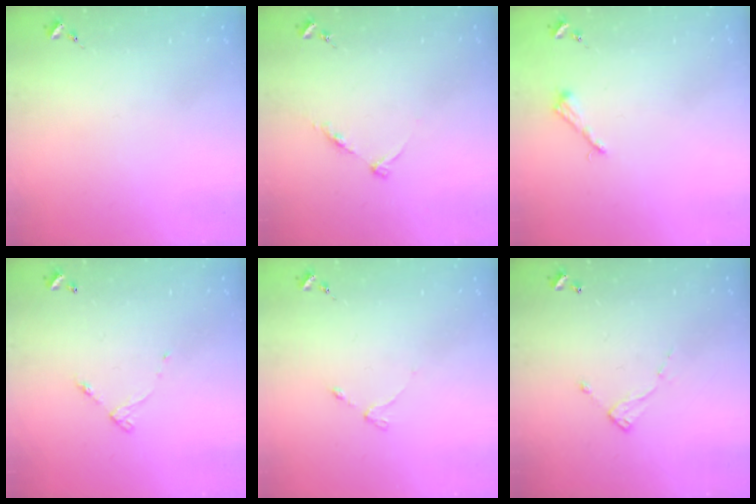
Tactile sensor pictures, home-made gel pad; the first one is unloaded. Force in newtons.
{"total": 6.2, "press": 6.2, "slide": 0.7}
{"total": 4.2, "press": 4.1, "slide": 0.6}
{"total": 4.2, "press": 4.2, "slide": 0.2}
{"total": 3.1, "press": 3.0, "slide": 0.4}
{"total": 6.9, "press": 6.9, "slide": 0.4}